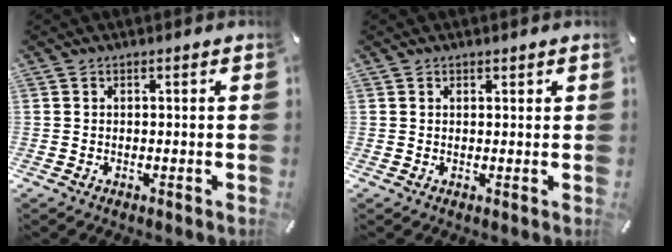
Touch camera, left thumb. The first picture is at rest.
{"total": 0.8, "force": [0.5, 0.6, 0.1], "torque": [-0.002, 0.001, 0.010]}